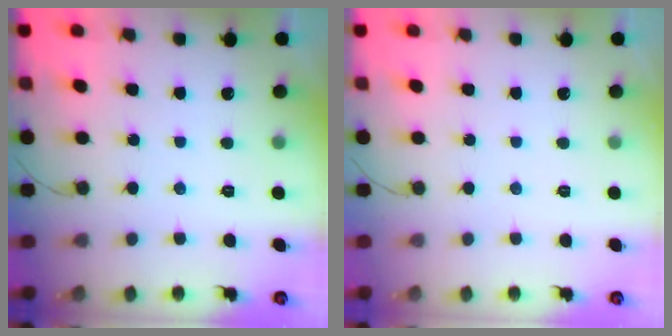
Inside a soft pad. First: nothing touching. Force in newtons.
{"total": 0.0}